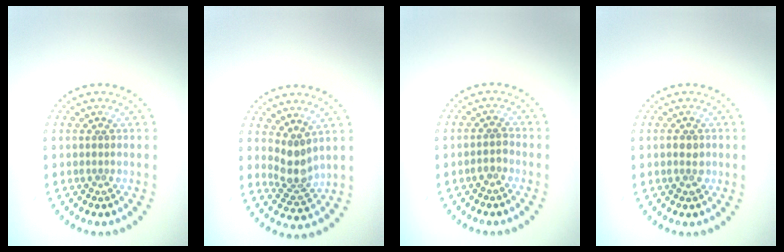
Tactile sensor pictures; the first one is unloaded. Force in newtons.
{"total": 2.6, "press": 2.1, "slide": 1.6}
{"total": 1.2, "press": 1.1, "slide": 0.6}
{"total": 1.4, "press": 1.3, "slide": 0.3}